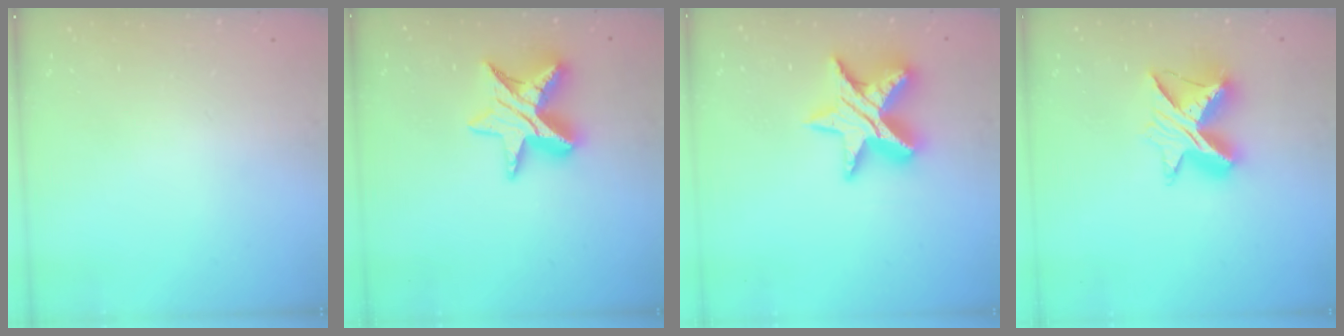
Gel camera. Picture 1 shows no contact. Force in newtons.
{"total": 13.5, "press": 13.4, "slide": 1.1}
{"total": 14.6, "press": 14.5, "slide": 1.0}
{"total": 10.9, "press": 10.9, "slide": 0.8}